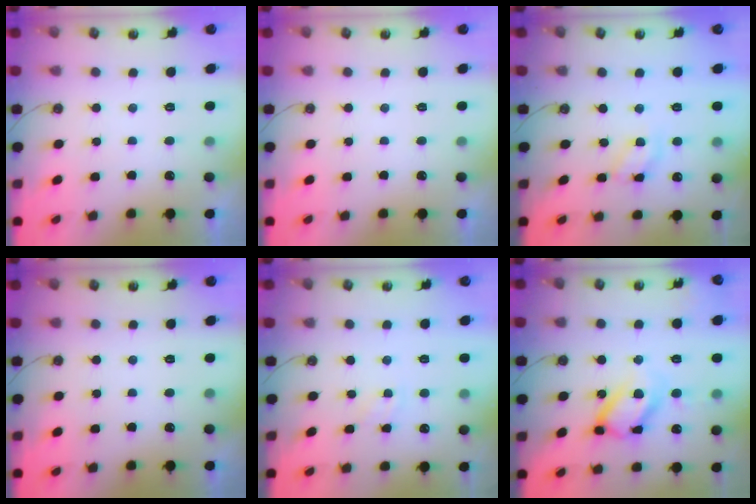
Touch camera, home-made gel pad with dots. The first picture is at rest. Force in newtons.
{"total": 0.0}
{"total": 8.2, "press": 8.2, "slide": 0.5}
{"total": 0.0}
{"total": 3.0, "press": 2.9, "slide": 0.4}
{"total": 15.7, "press": 15.6, "slide": 1.3}